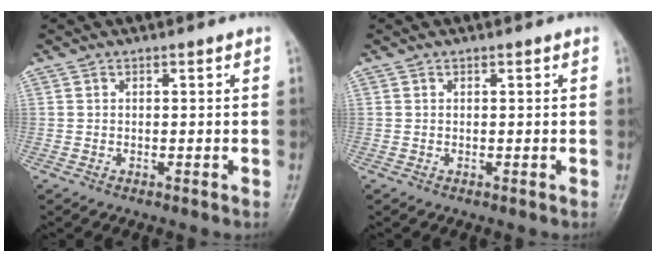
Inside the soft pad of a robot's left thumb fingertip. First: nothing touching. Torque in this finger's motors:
{"motor_torque": [0.01, 0.04, 0.30, 0.25, 0.00]}